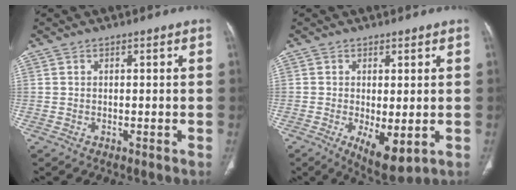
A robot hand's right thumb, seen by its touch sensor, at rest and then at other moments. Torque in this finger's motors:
{"motor_torque": [-0.70, 0.52, -0.07, 0.22, 0.07]}